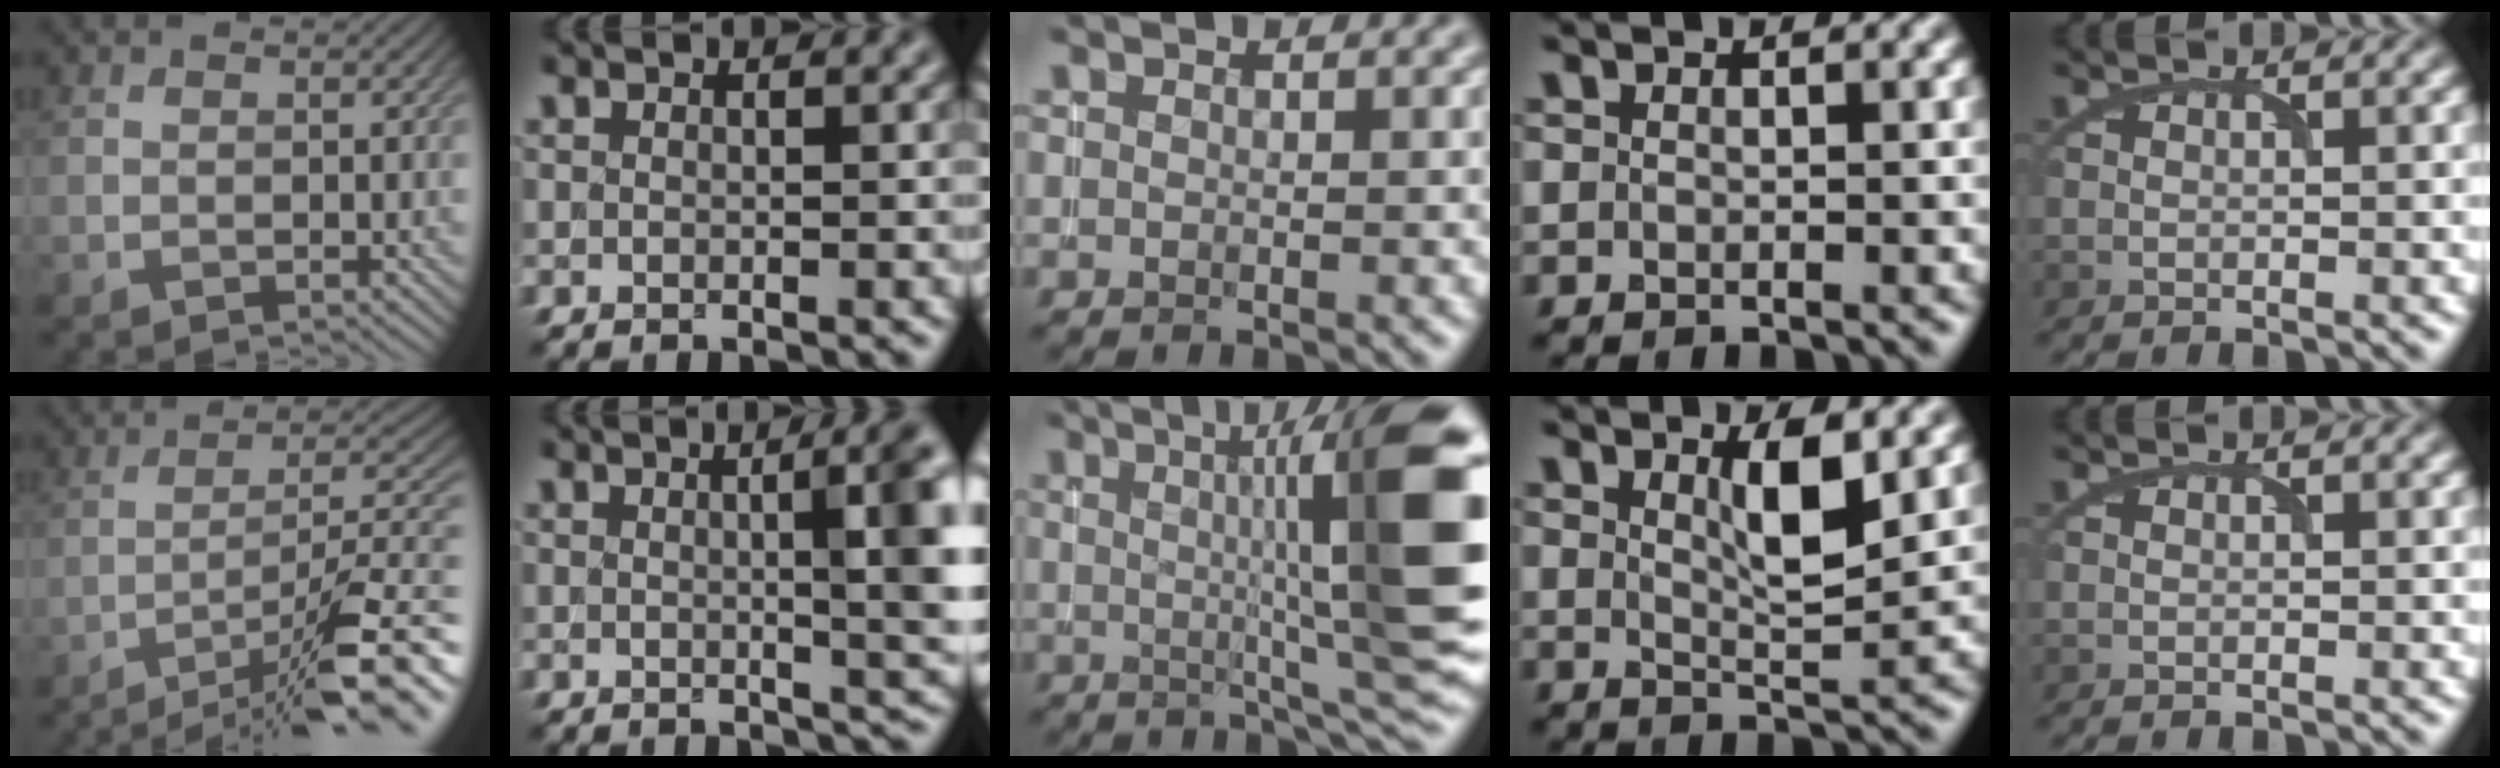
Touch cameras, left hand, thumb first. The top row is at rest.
{"thumb": {"total": 14.9, "force": [-9.4, 3.3, 11.2], "torque": [-0.161, 0.010, -0.144]}, "index": {"total": 9.2, "force": [0.9, 2.7, 8.8], "torque": [-0.073, 0.015, 0.004]}, "middle": {"total": 13.6, "force": [2.1, 2.7, 13.2], "torque": [-0.158, 0.001, 0.029]}, "ring": {"total": 3.6, "force": [1.5, 0.8, 3.2], "torque": [-0.052, -0.007, 0.026]}}